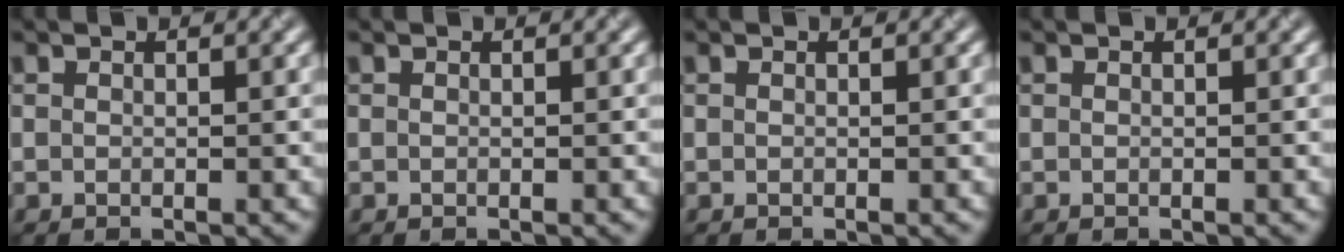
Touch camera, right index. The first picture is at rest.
{"total": 0.0}
{"total": 0.0}
{"total": 0.0}